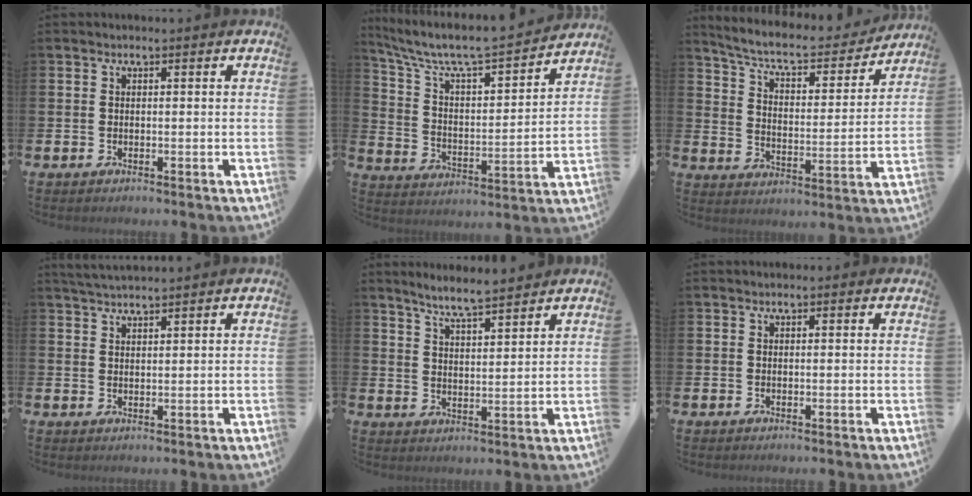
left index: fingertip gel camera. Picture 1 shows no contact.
{"total": 8.1, "force": [7.4, 1.4, 3.0], "torque": [-0.092, -0.057, 0.121]}
{"total": 7.5, "force": [6.7, 1.7, 2.9], "torque": [-0.091, -0.046, 0.112]}
{"total": 2.6, "force": [2.6, 0.2, 0.5], "torque": [-0.010, -0.010, 0.047]}
{"total": 5.8, "force": [5.6, 0.1, 1.6], "torque": [-0.043, -0.030, 0.099]}
{"total": 0.0}